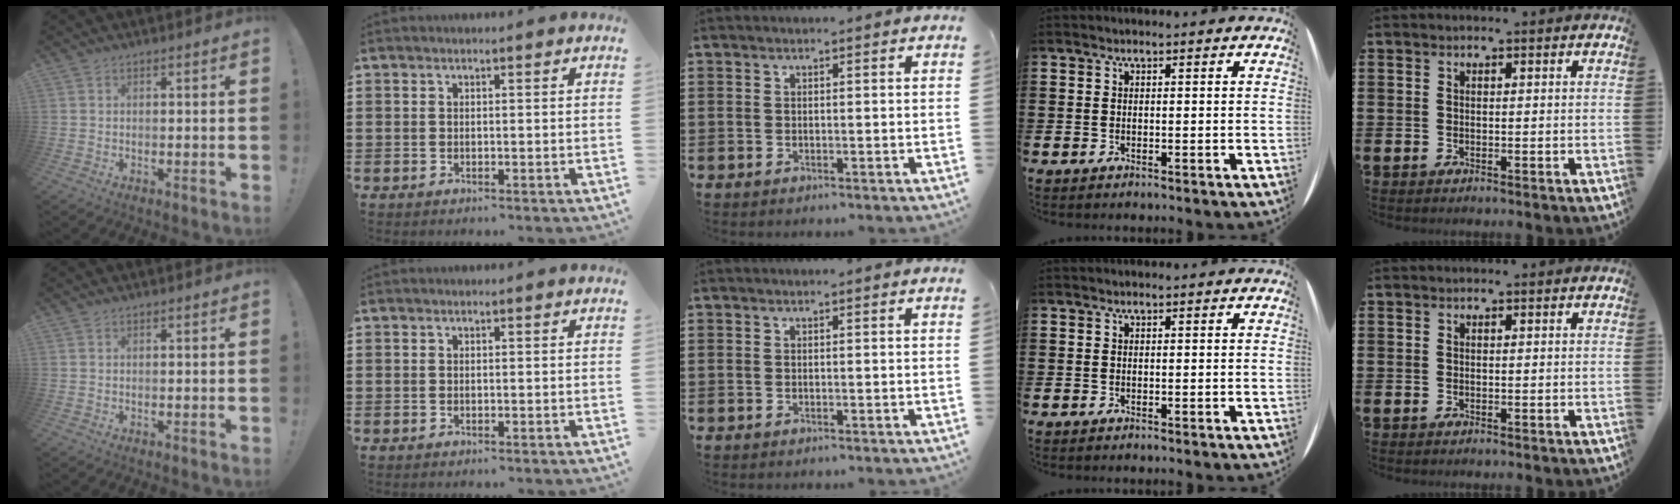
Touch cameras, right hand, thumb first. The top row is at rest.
{}